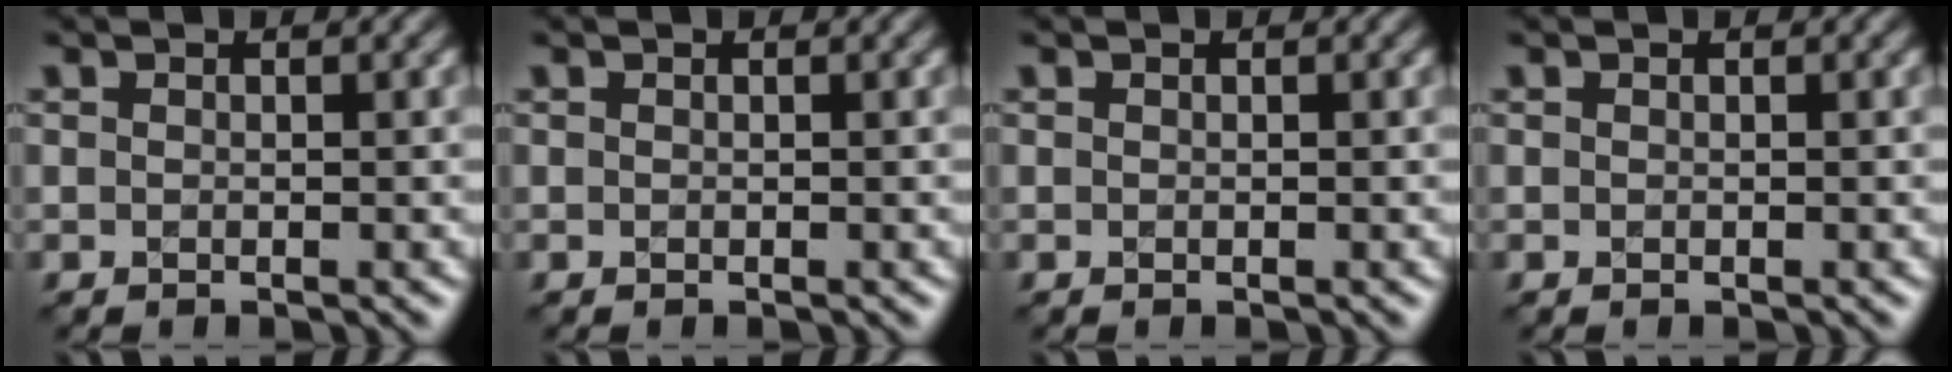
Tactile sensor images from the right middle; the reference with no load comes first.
{"total": 0.0}
{"total": 0.0}
{"total": 0.0}